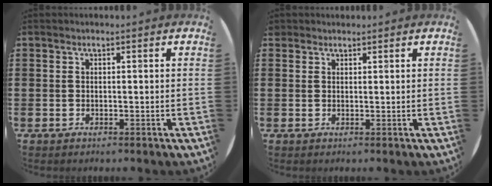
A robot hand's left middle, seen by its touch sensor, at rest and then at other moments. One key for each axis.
{"total": 0.9, "fx": 0.9, "fy": 0.3, "fz": -0.2, "tx": 0.002, "ty": 0.002, "tz": 0.017}